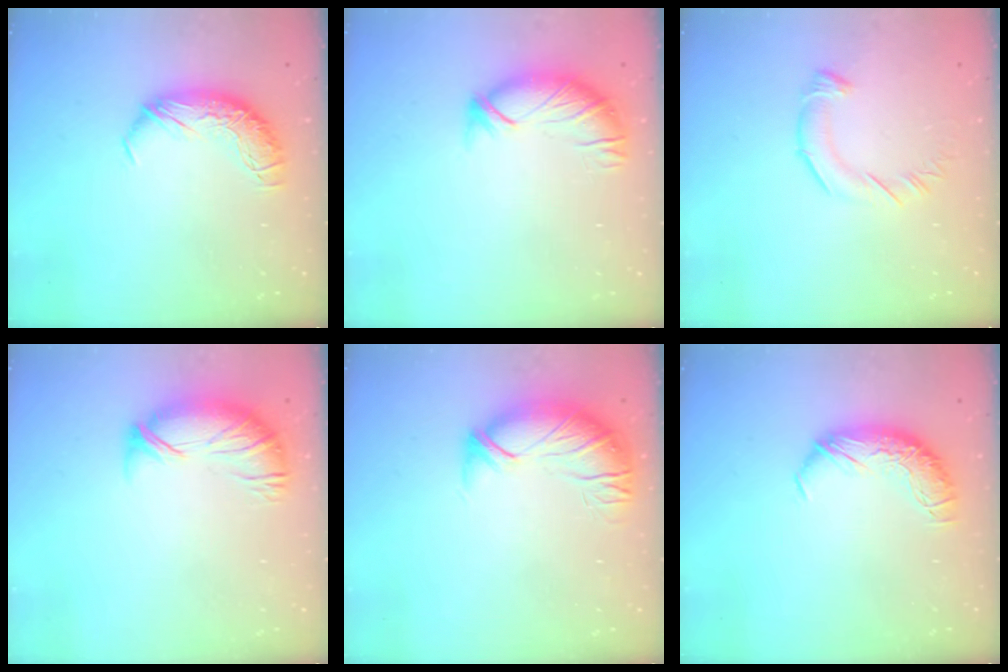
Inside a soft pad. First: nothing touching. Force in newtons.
{"total": 3.5, "press": 3.2, "slide": 1.3}
{"total": 3.0, "press": 3.0, "slide": 0.2}
{"total": 3.9, "press": 3.4, "slide": 2.0}
{"total": 2.8, "press": 1.2, "slide": 2.5}
{"total": 0.0}